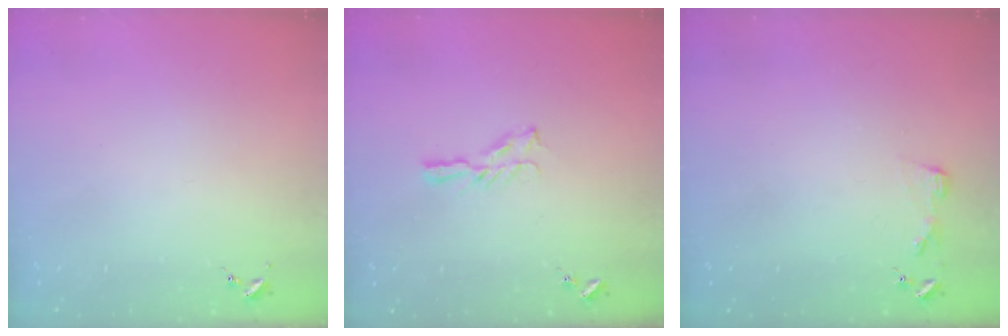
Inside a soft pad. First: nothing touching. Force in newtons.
{"total": 5.1, "press": 5.1, "slide": 0.5}
{"total": 3.1, "press": 3.1, "slide": 0.4}